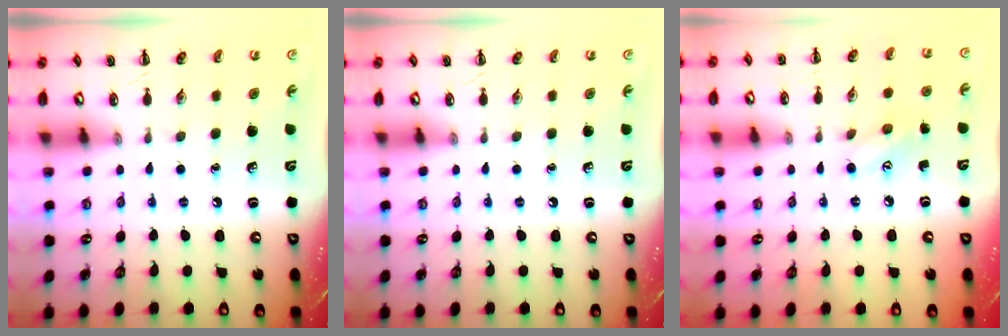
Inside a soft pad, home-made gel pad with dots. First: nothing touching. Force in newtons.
{"total": 0.0}
{"total": 6.6, "press": 6.5, "slide": 1.2}